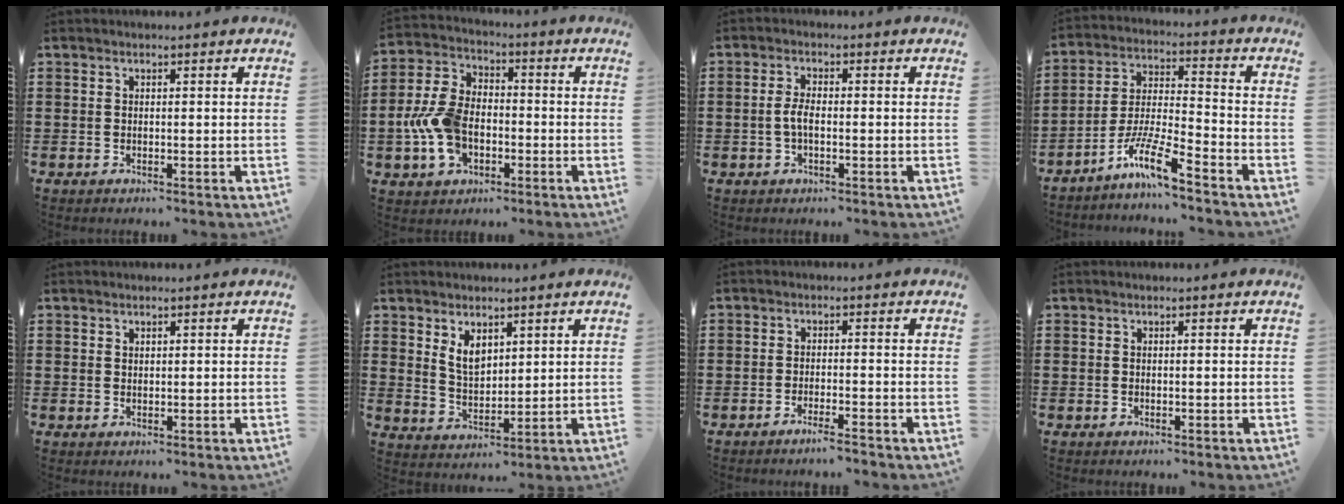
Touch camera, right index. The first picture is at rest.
{"total": 9.5, "force": [-2.2, 6.4, 6.6], "torque": [-0.173, 0.006, -0.048]}
{"total": 2.9, "force": [-0.6, 1.0, 2.6], "torque": [-0.062, -0.002, -0.017]}
{"total": 9.2, "force": [-6.9, 0.9, 6.1], "torque": [-0.131, -0.002, -0.137]}
{"total": 0.8, "force": [0.6, 0.5, 0.1], "torque": [-0.003, 0.002, 0.012]}
{"total": 4.5, "force": [2.6, 2.7, 2.6], "torque": [-0.051, 0.002, 0.045]}
{"total": 2.2, "force": [-2.0, -0.2, 1.0], "torque": [-0.017, 0.000, -0.038]}
{"total": 0.0}